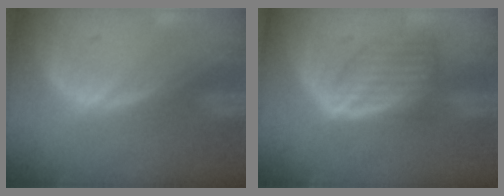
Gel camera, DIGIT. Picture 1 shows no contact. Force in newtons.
{"total": 6.6, "press": 6.1, "slide": 2.5}